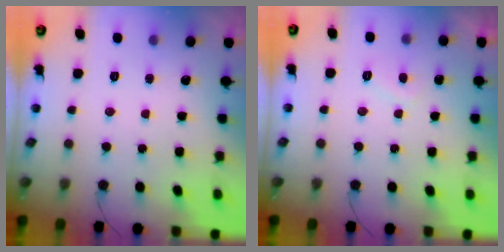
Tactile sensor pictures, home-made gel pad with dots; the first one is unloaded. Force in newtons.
{"total": 2.1, "press": 2.0, "slide": 0.8}